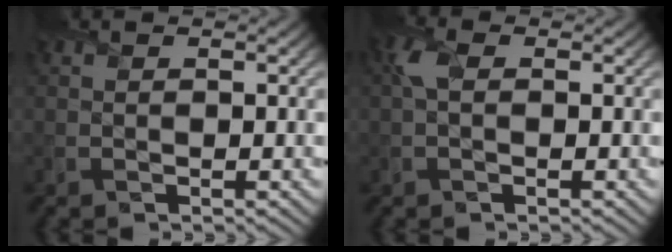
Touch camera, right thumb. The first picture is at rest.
{"total": 2.2, "force": [0.5, 1.2, 1.7], "torque": [-0.045, 0.008, 0.001]}